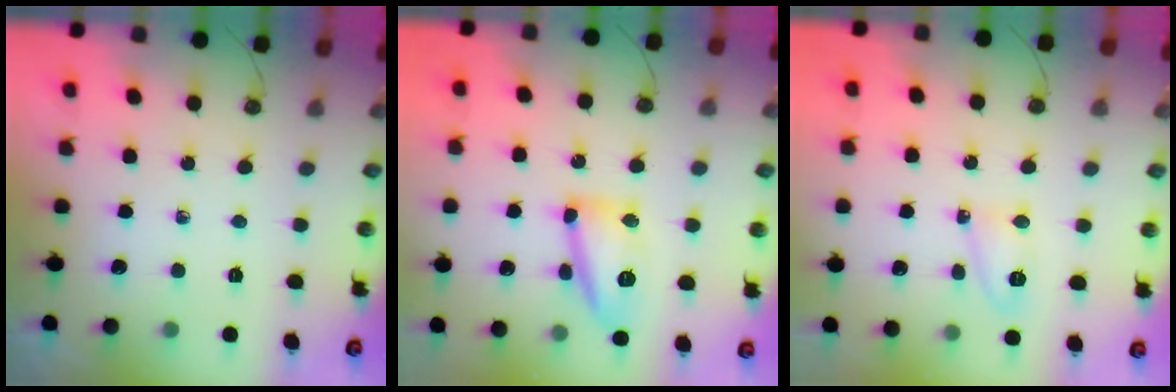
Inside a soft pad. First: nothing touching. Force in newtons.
{"total": 13.9, "press": 13.9, "slide": 1.1}
{"total": 5.1, "press": 5.1, "slide": 0.8}